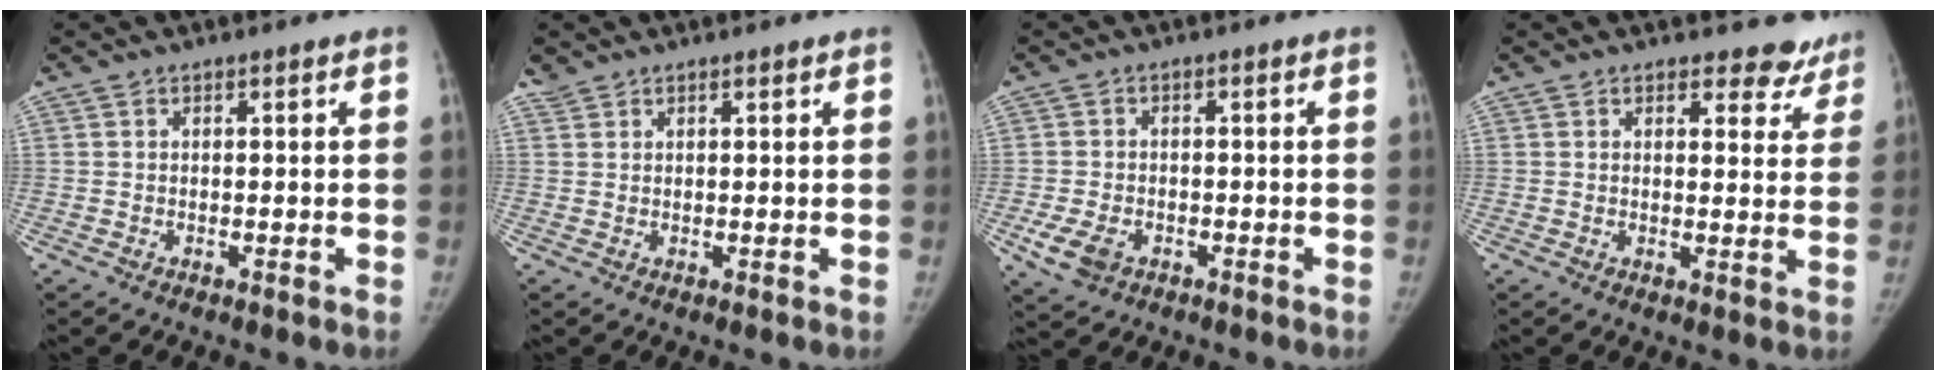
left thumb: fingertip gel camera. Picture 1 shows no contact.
{"total": 1.4, "force": [1.2, 0.6, 0.0], "torque": [0.008, 0.001, 0.021]}
{"total": 5.4, "force": [-2.3, 3.8, 3.1], "torque": [-0.059, 0.004, -0.036]}
{"total": 6.4, "force": [5.6, 3.1, 0.6], "torque": [0.036, -0.033, 0.052]}